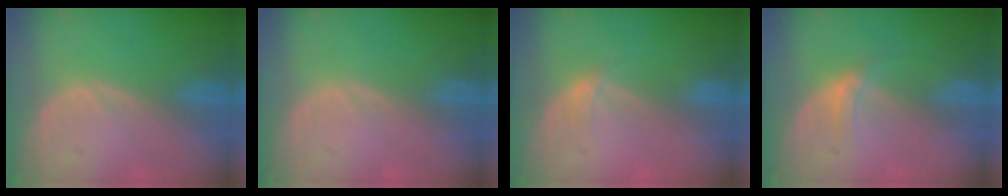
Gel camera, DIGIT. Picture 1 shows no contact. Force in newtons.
{"total": 0.0}
{"total": 1.2, "press": 1.2, "slide": 0.1}
{"total": 2.9, "press": 2.5, "slide": 1.5}